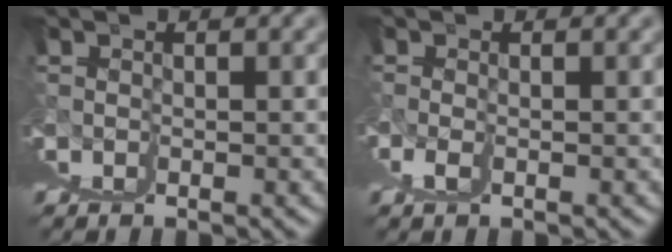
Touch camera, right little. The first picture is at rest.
{"total": 2.2, "force": [-0.7, -1.8, -1.1], "torque": [0.017, -0.006, -0.001]}